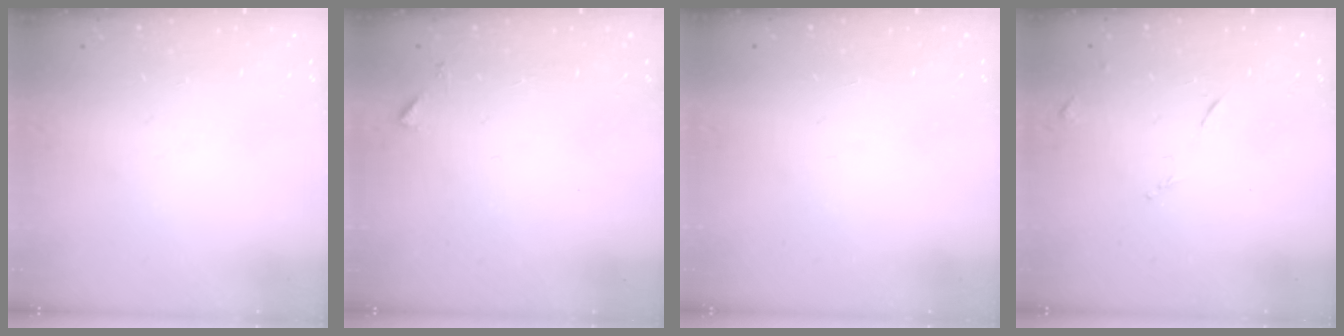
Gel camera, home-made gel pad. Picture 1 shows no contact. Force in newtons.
{"total": 3.2, "press": 3.2, "slide": 0.3}
{"total": 1.5, "press": 1.5, "slide": 0.1}
{"total": 6.3, "press": 6.3, "slide": 0.6}